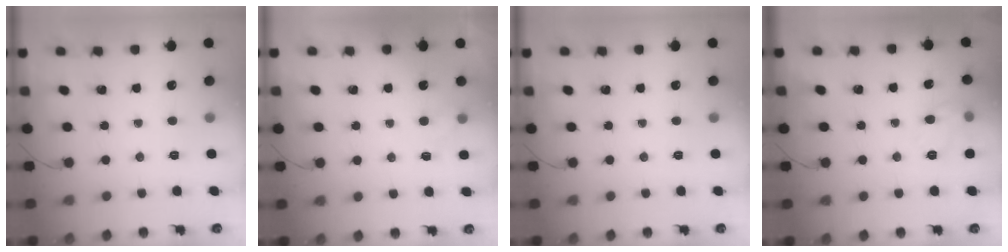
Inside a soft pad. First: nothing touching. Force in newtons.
{"total": 1.9, "press": 1.4, "slide": 1.2}
{"total": 0.0}
{"total": 8.9, "press": 8.9, "slide": 0.5}